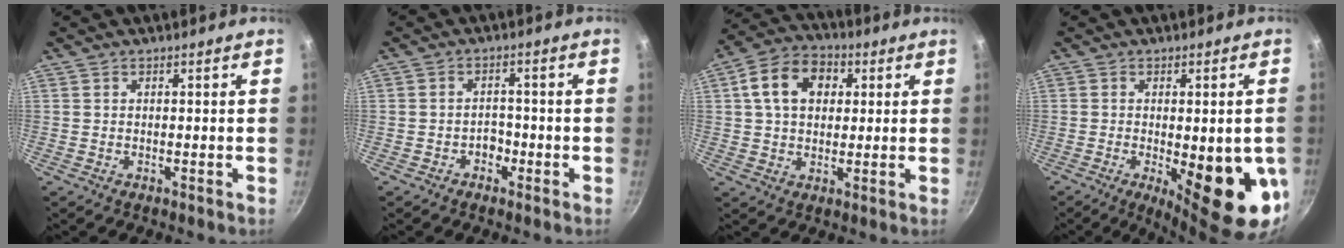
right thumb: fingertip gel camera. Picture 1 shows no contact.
{"total": 2.7, "force": [-1.4, 2.0, 1.2], "torque": [0.004, 0.019, -0.021]}
{"total": 11.6, "force": [2.9, 8.5, 7.4], "torque": [-0.101, 0.014, 0.035]}
{"total": 17.2, "force": [-3.8, 5.5, 15.9], "torque": [-0.188, -0.014, -0.037]}